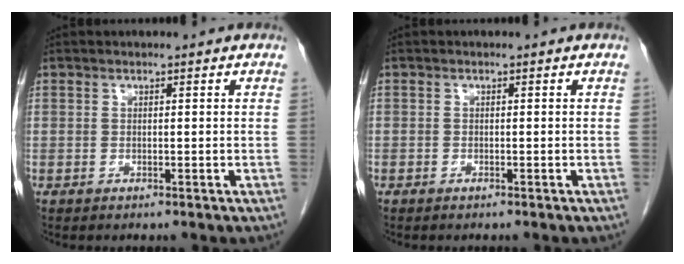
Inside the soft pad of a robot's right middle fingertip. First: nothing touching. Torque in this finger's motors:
{"motor_torque": [0.12, -0.03, -0.29, -0.21]}